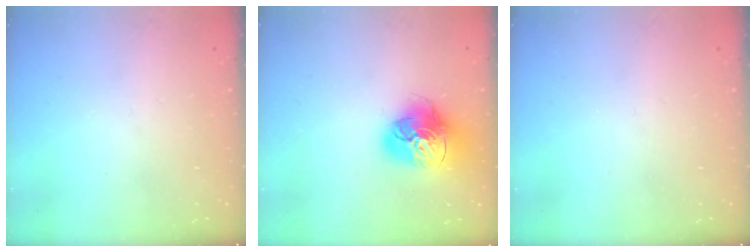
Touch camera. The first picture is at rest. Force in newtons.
{"total": 17.6, "press": 17.5, "slide": 2.0}
{"total": 0.0}